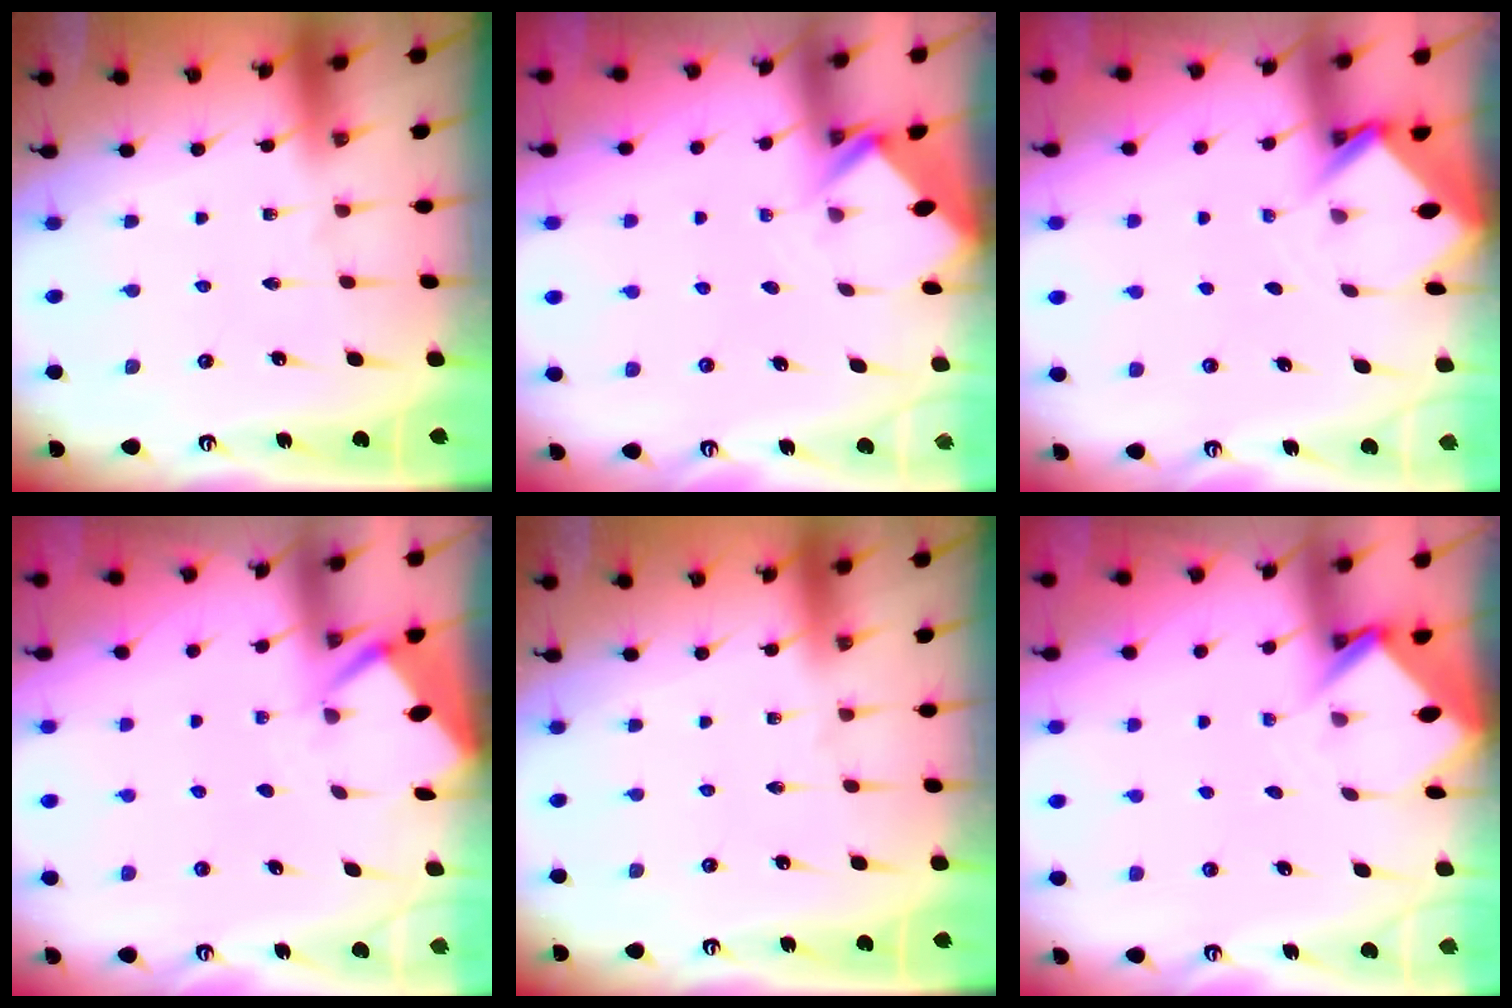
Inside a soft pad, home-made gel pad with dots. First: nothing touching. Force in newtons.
{"total": 2.7, "press": 2.7, "slide": 0.2}
{"total": 2.9, "press": 2.9, "slide": 0.2}
{"total": 2.7, "press": 2.7, "slide": 0.4}
{"total": 0.0}
{"total": 3.5, "press": 3.4, "slide": 0.3}